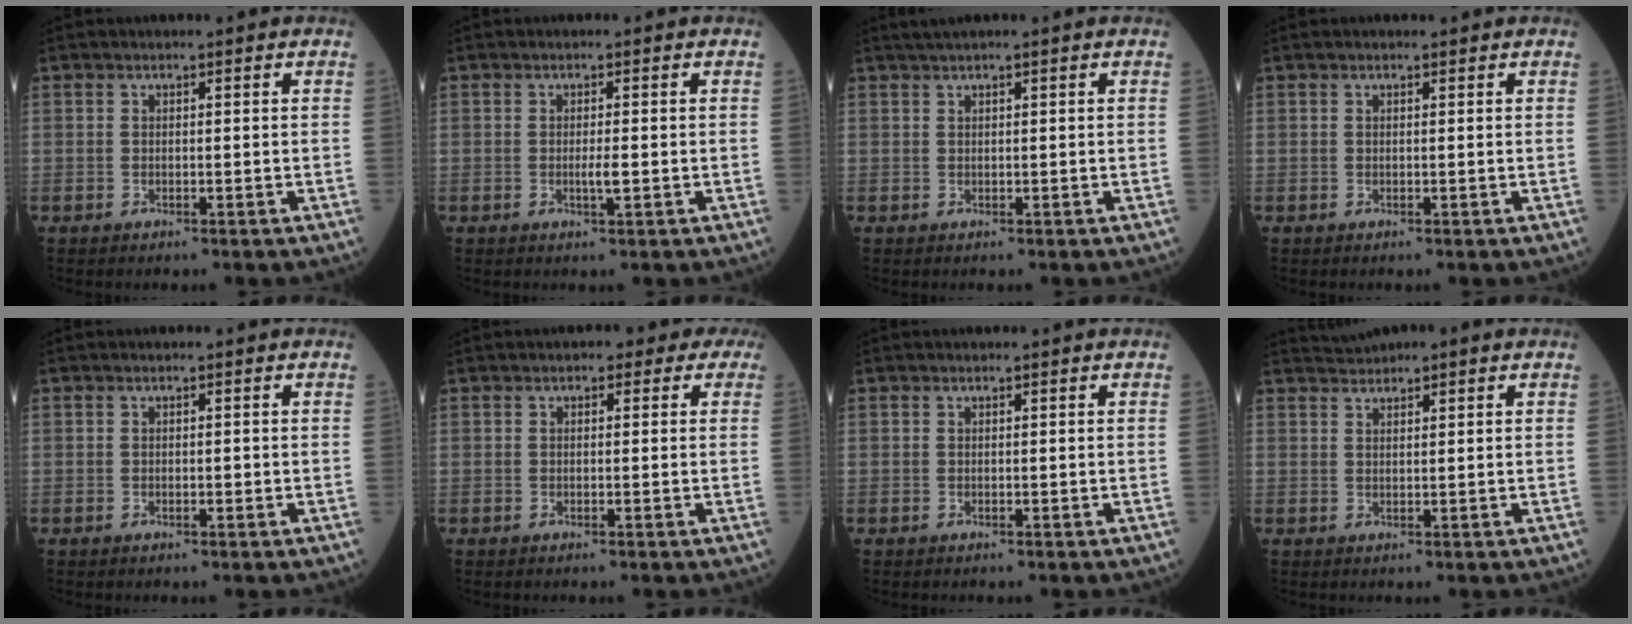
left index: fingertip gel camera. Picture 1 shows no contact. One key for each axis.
{"total": 1.7, "fx": -0.3, "fy": 0.1, "fz": 1.7, "tx": -0.033, "ty": -0.003, "tz": -0.004}
{"total": 1.6, "fx": 1.2, "fy": -0.3, "fz": 1.1, "tx": -0.026, "ty": 0.016, "tz": 0.025}
{"total": 0.0}
{"total": 0.6, "fx": -0.2, "fy": 0.2, "fz": 0.6, "tx": -0.010, "ty": 0.000, "tz": -0.002}
{"total": 3.3, "fx": 1.6, "fy": 2.0, "fz": 2.1, "tx": -0.017, "ty": 0.022, "tz": 0.007}
{"total": 0.0}
{"total": 1.9, "fx": 1.7, "fy": 0.1, "fz": 0.8, "tx": -0.023, "ty": 0.026, "tz": 0.035}